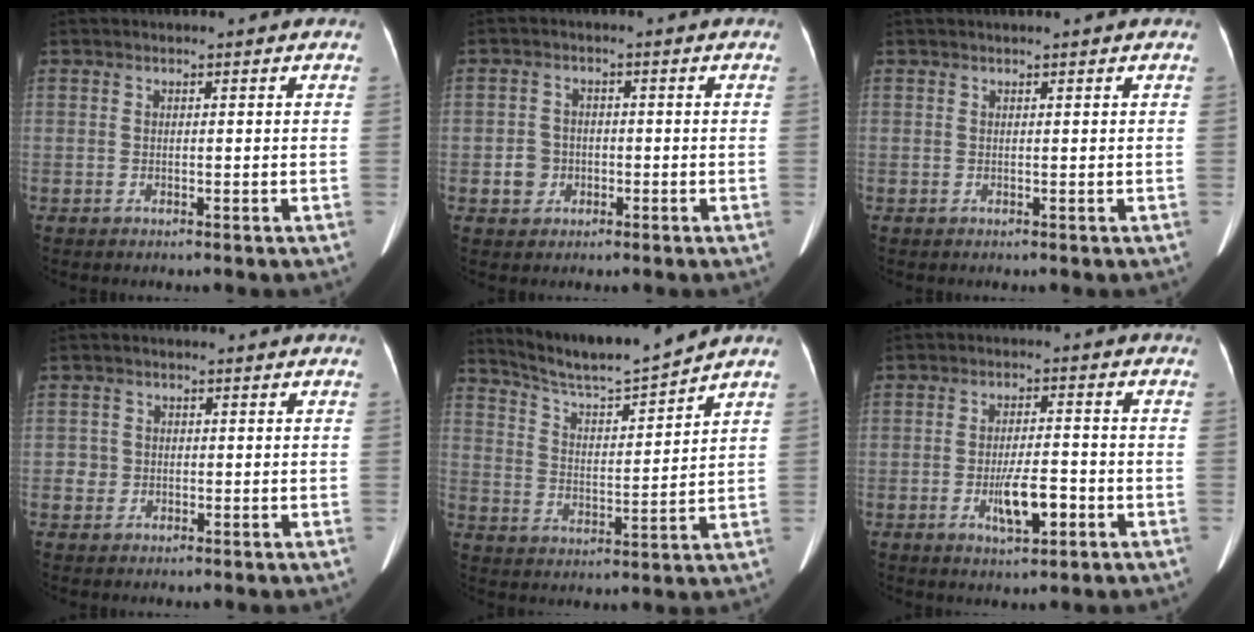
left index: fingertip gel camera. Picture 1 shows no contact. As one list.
[{"total": 3.3, "force": [-1.0, 3.0, 0.9], "torque": [-0.017, 0.008, -0.013]}, {"total": 0.7, "force": [0.6, -0.1, 0.2], "torque": [-0.007, 0.013, 0.015]}, {"total": 1.7, "force": [-0.3, 1.7, 0.0], "torque": [0.004, 0.004, -0.006]}, {"total": 10.1, "force": [9.6, -1.3, 2.8], "torque": [-0.058, -0.007, 0.176]}, {"total": 5.8, "force": [-2.2, 1.6, 5.1], "torque": [-0.094, -0.004, -0.036]}]